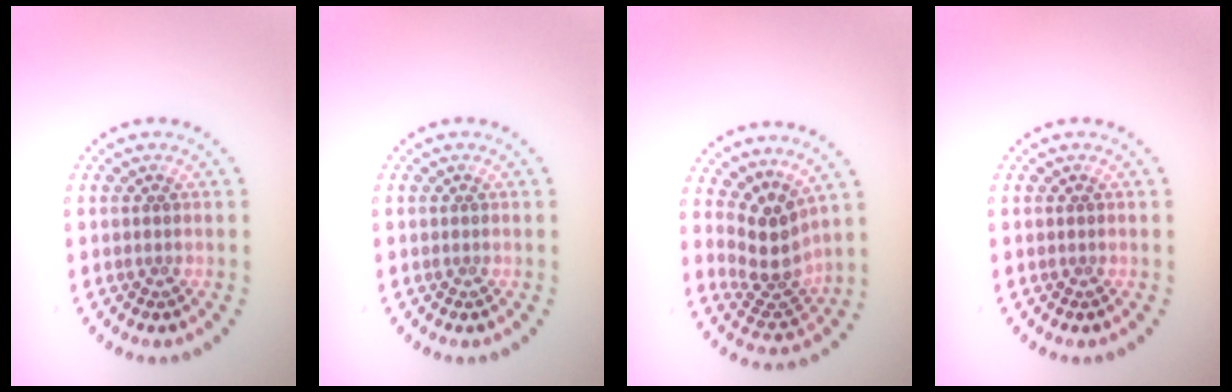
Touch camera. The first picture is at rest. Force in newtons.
{"total": 0.0}
{"total": 3.7, "press": 2.8, "slide": 2.5}
{"total": 0.0}